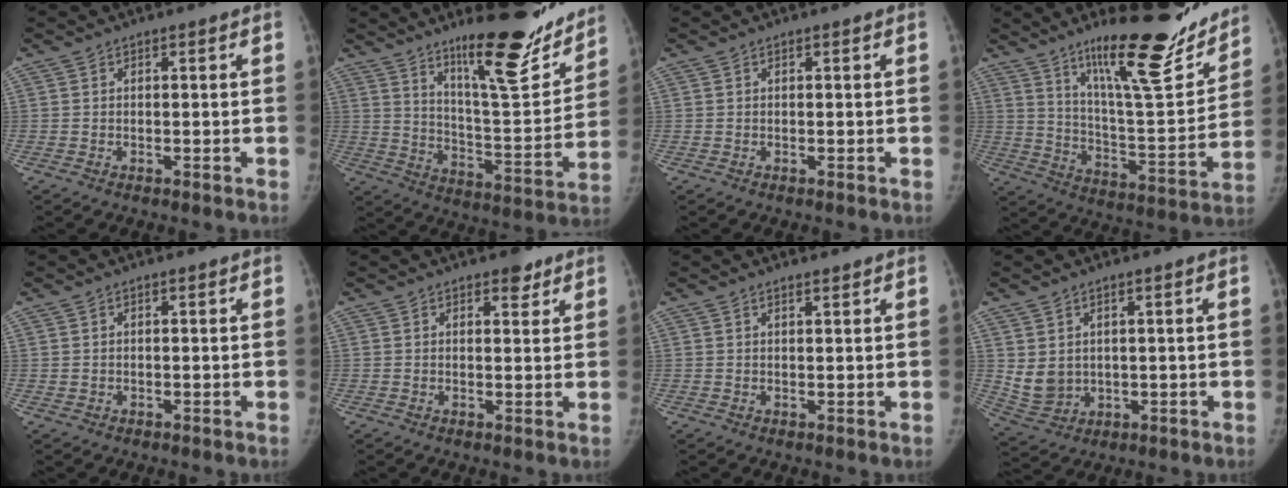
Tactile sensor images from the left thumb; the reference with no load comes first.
{"total": 20.4, "force": [15.1, 4.6, 13.0], "torque": [-0.151, -0.107, 0.239]}
{"total": 0.0}
{"total": 23.0, "force": [16.5, 5.0, 15.2], "torque": [-0.198, -0.100, 0.268]}
{"total": 0.5, "force": [0.2, 0.4, 0.3], "torque": [0.000, -0.001, 0.005]}
{"total": 3.1, "force": [2.1, 1.6, 1.5], "torque": [-0.005, -0.011, 0.029]}
{"total": 1.1, "force": [1.0, 0.1, 0.4], "torque": [-0.004, -0.007, 0.017]}
{"total": 5.8, "force": [1.4, 4.6, 3.1], "torque": [-0.050, -0.016, 0.048]}